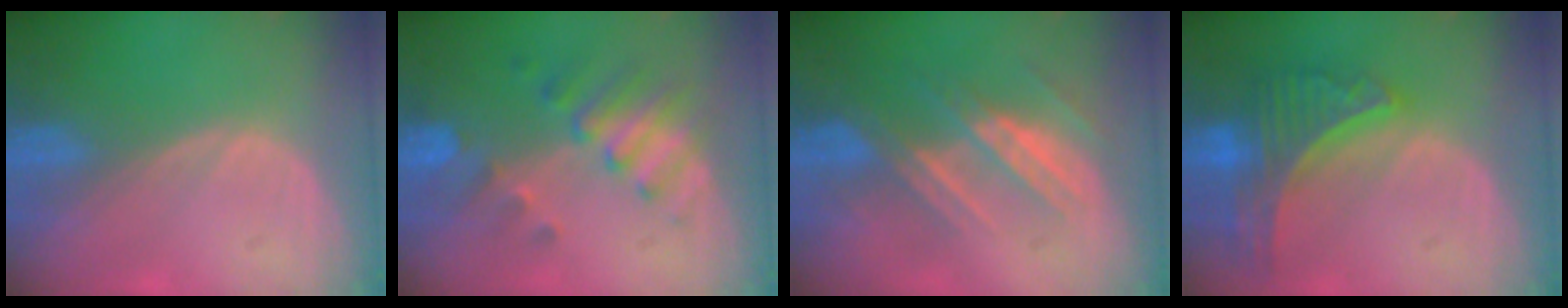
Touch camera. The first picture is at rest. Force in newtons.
{"total": 7.6, "press": 6.7, "slide": 3.6}
{"total": 7.2, "press": 6.6, "slide": 2.7}
{"total": 8.9, "press": 7.6, "slide": 4.5}